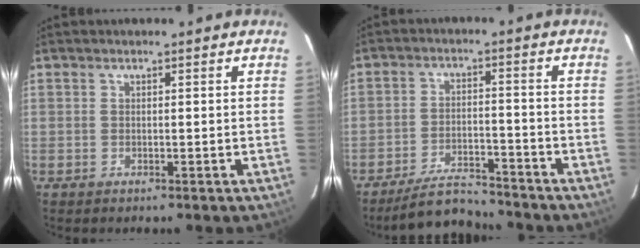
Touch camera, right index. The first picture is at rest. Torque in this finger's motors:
{"motor_torque": [-0.06, -0.07, -0.28, -0.10]}